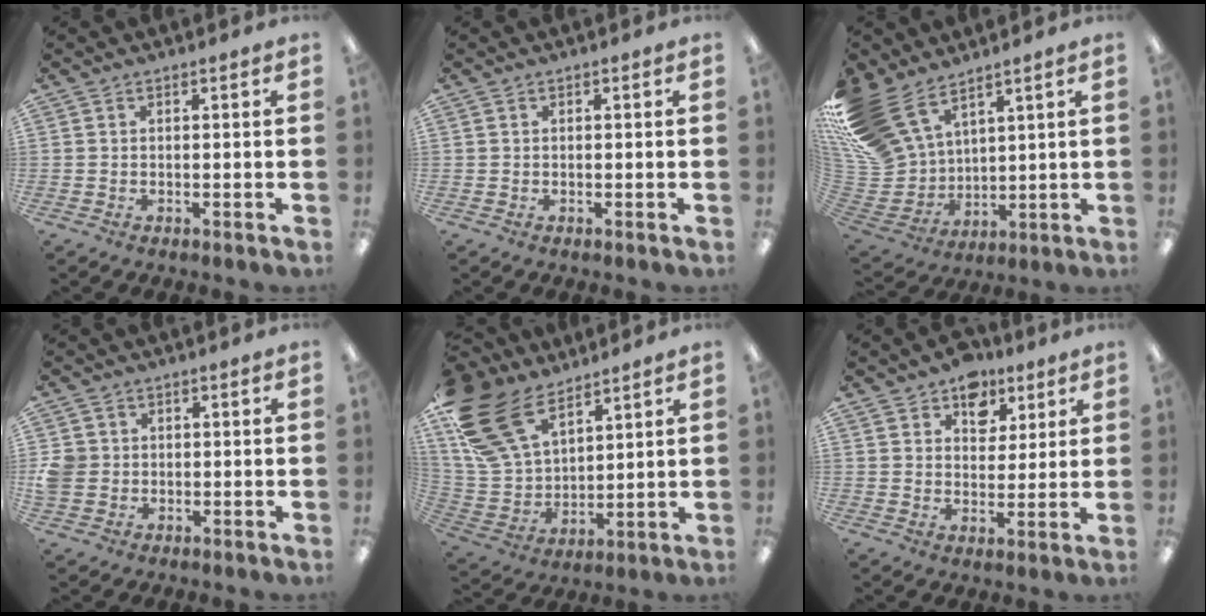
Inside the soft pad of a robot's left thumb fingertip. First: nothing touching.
{"total": 0.0}
{"total": 19.1, "force": [12.5, 11.2, 9.1], "torque": [-0.225, -0.071, 0.241]}
{"total": 4.6, "force": [0.0, 4.4, 1.4], "torque": [-0.030, 0.006, 0.000]}
{"total": 22.0, "force": [13.5, 12.4, 12.1], "torque": [-0.283, -0.058, 0.256]}
{"total": 8.3, "force": [5.5, 5.9, 2.1], "torque": [-0.024, -0.034, 0.099]}